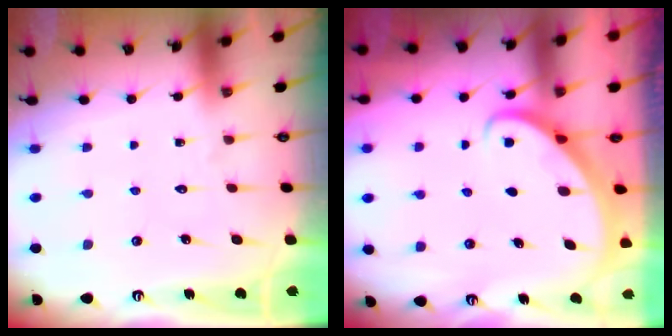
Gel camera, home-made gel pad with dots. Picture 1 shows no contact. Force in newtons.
{"total": 2.7, "press": 2.7, "slide": 0.2}